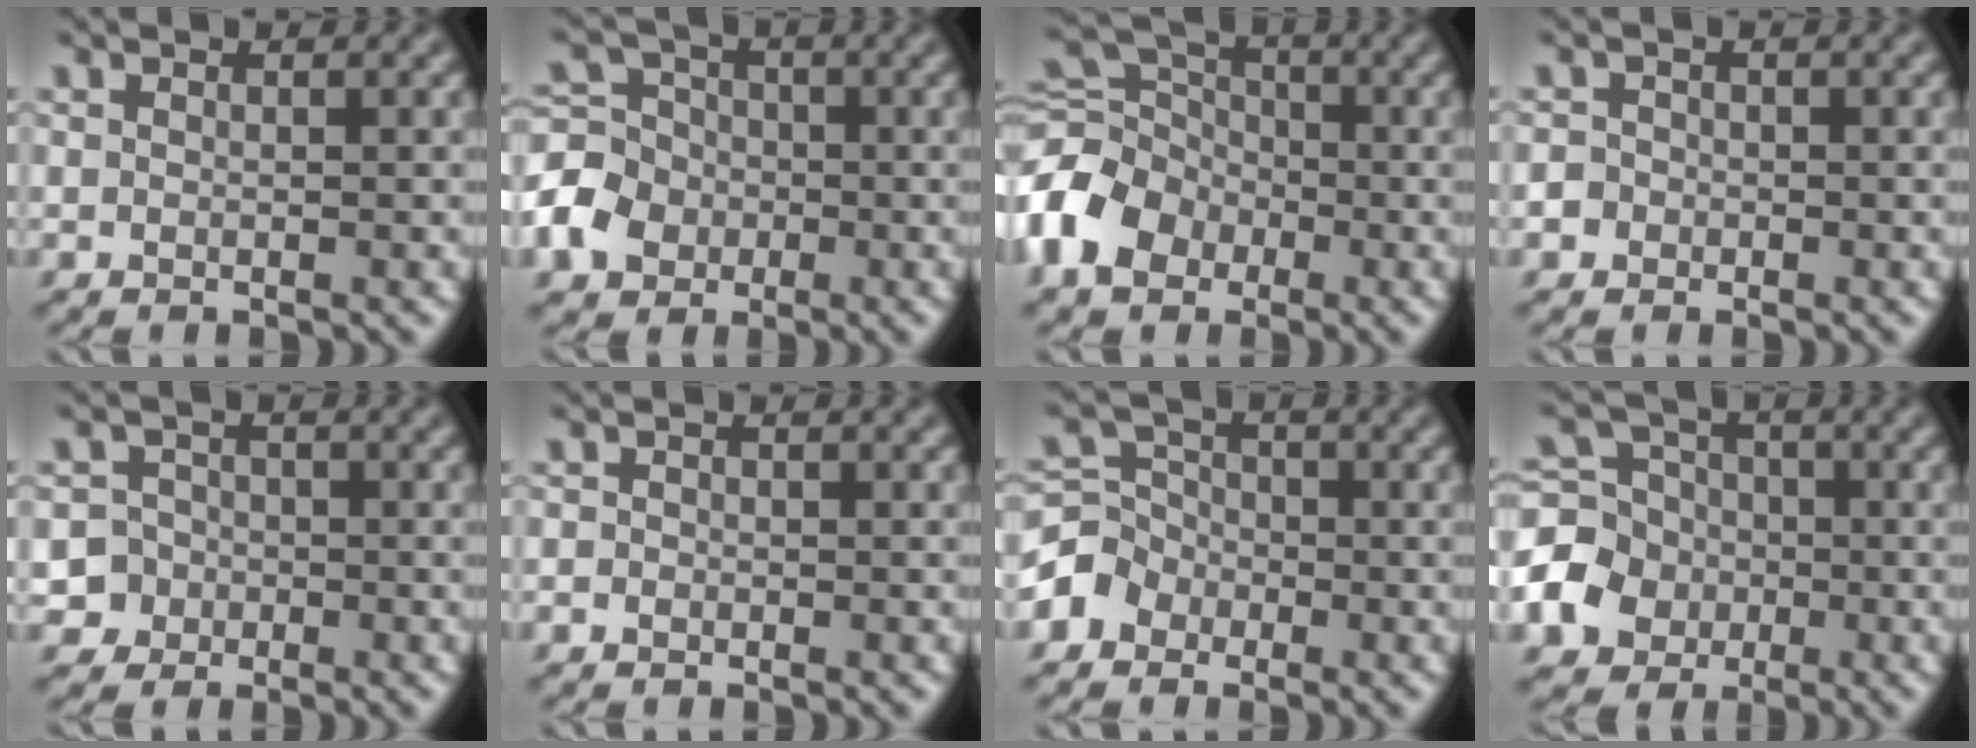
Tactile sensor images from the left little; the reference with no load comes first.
{"total": 6.7, "force": [-2.5, 5.6, 2.6], "torque": [-0.056, 0.001, -0.072]}
{"total": 8.0, "force": [-3.1, 6.0, 4.3], "torque": [-0.106, 0.010, -0.084]}
{"total": 2.8, "force": [-1.2, 2.5, 0.6], "torque": [0.003, 0.009, -0.040]}
{"total": 5.4, "force": [-2.6, 4.7, 0.6], "torque": [0.001, -0.001, -0.068]}
{"total": 0.7, "force": [-0.3, 0.6, 0.1], "torque": [0.004, -0.003, -0.010]}
{"total": 4.2, "force": [-2.0, 3.5, 0.7], "torque": [0.005, 0.013, -0.058]}
{"total": 8.8, "force": [-2.5, 7.8, 3.2], "torque": [-0.078, -0.002, -0.073]}